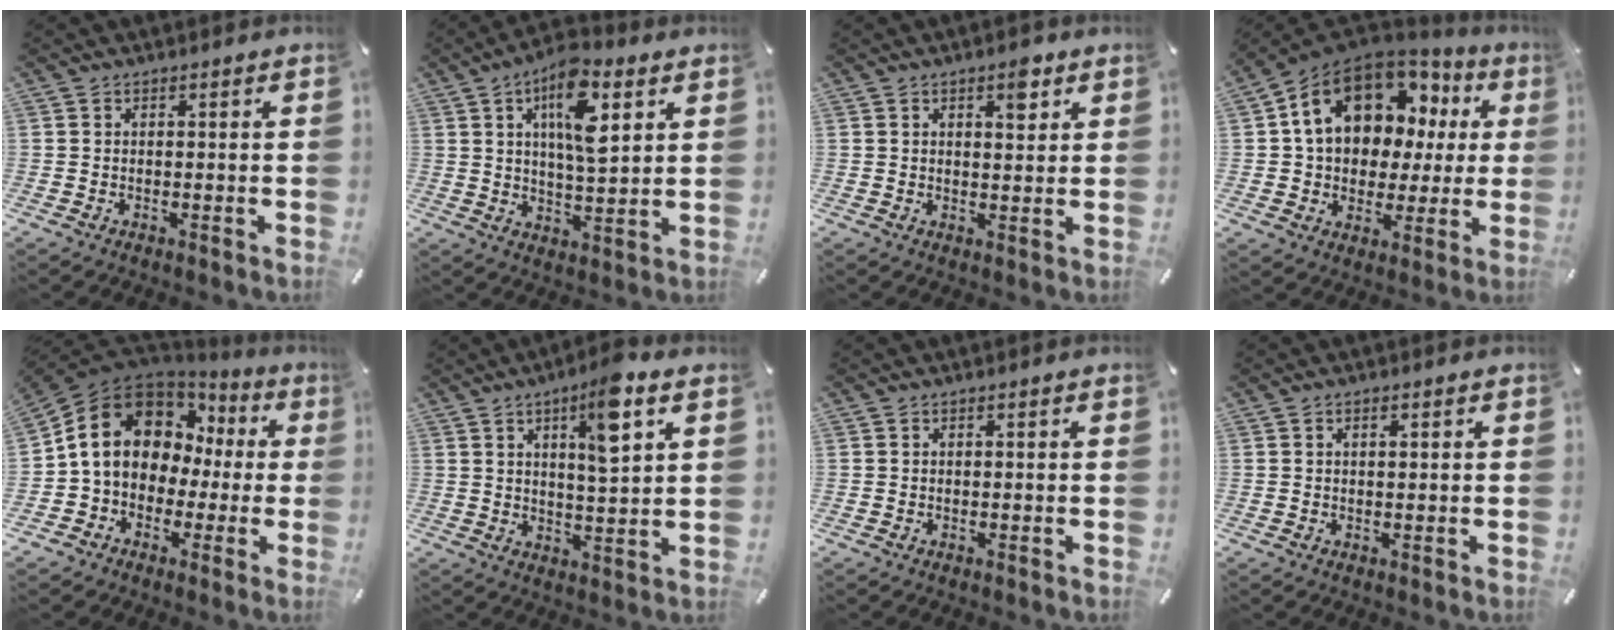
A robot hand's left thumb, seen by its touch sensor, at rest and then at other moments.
{"total": 12.5, "force": [5.7, 4.8, 10.0], "torque": [-0.163, -0.014, 0.095]}
{"total": 4.9, "force": [2.6, 2.2, 3.5], "torque": [-0.035, -0.011, 0.036]}
{"total": 17.3, "force": [6.7, 12.6, 9.7], "torque": [-0.178, -0.031, 0.123]}
{"total": 14.1, "force": [2.8, 11.6, 7.6], "torque": [-0.156, -0.003, 0.054]}
{"total": 10.6, "force": [5.3, 2.4, 8.8], "torque": [-0.132, -0.024, 0.081]}
{"total": 0.0}
{"total": 1.2, "force": [0.4, 0.5, 1.1], "torque": [-0.021, 0.003, 0.006]}